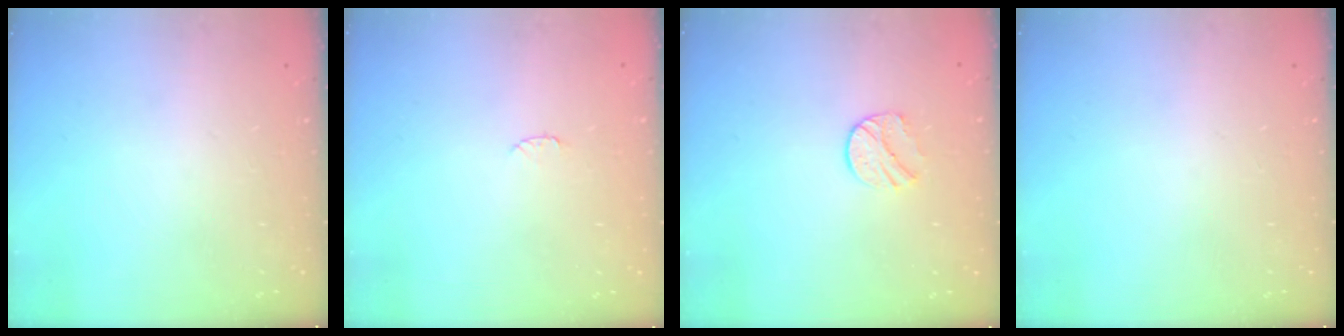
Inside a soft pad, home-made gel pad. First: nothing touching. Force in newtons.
{"total": 4.1, "press": 4.1, "slide": 0.5}
{"total": 8.0, "press": 8.0, "slide": 0.6}
{"total": 0.0}